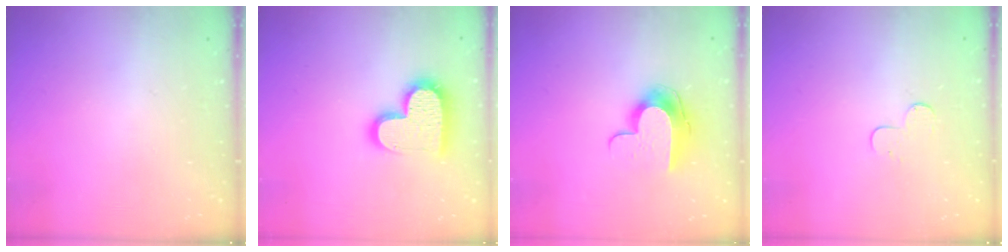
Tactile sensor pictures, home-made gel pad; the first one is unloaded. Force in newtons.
{"total": 16.0, "press": 16.0, "slide": 1.1}
{"total": 10.2, "press": 10.2, "slide": 0.5}
{"total": 4.9, "press": 4.9, "slide": 0.5}